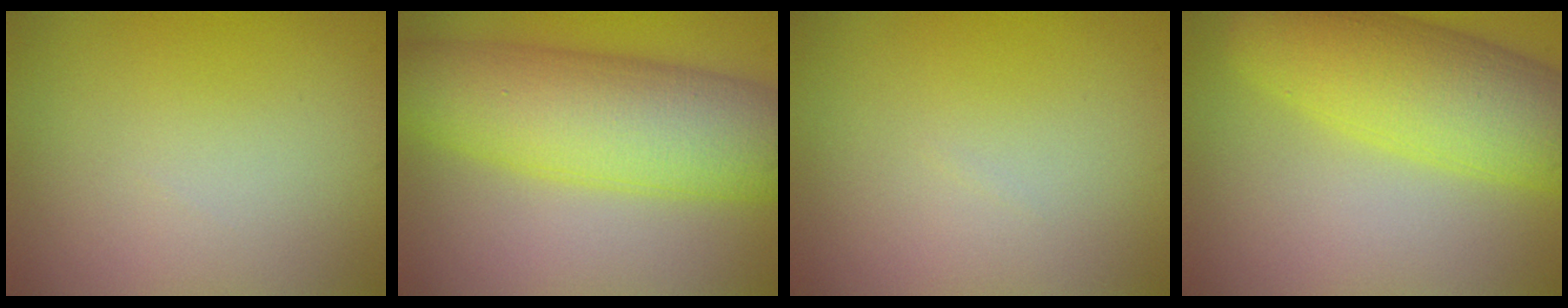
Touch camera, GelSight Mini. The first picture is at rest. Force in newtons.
{"total": 11.3, "press": 11.3, "slide": 0.2}
{"total": 0.0}
{"total": 9.9, "press": 9.9, "slide": 0.3}